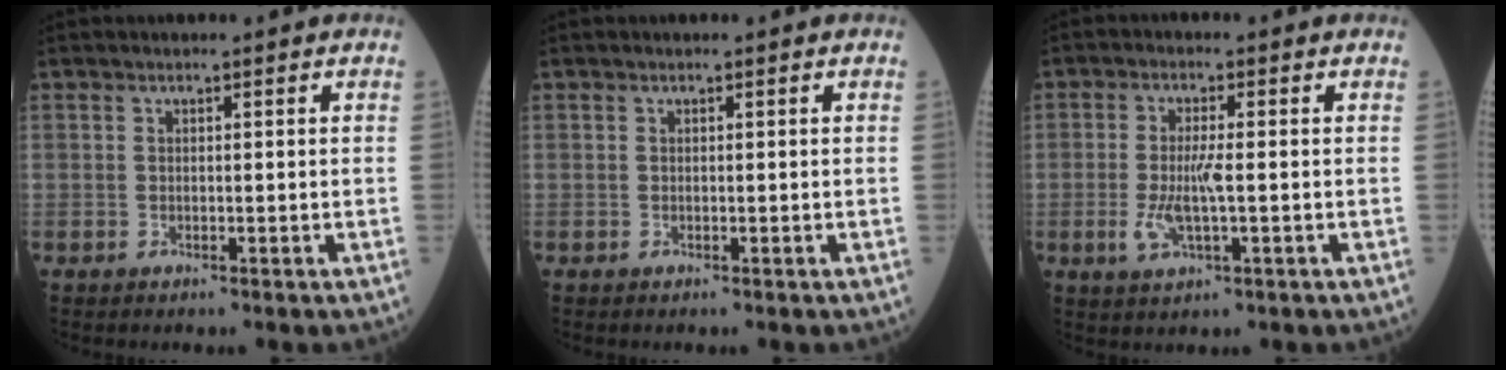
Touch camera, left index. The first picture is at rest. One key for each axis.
{"total": 0.0}
{"total": 4.9, "fx": -0.7, "fy": 0.7, "fz": 4.8, "tx": -0.110, "ty": -0.010, "tz": -0.007}